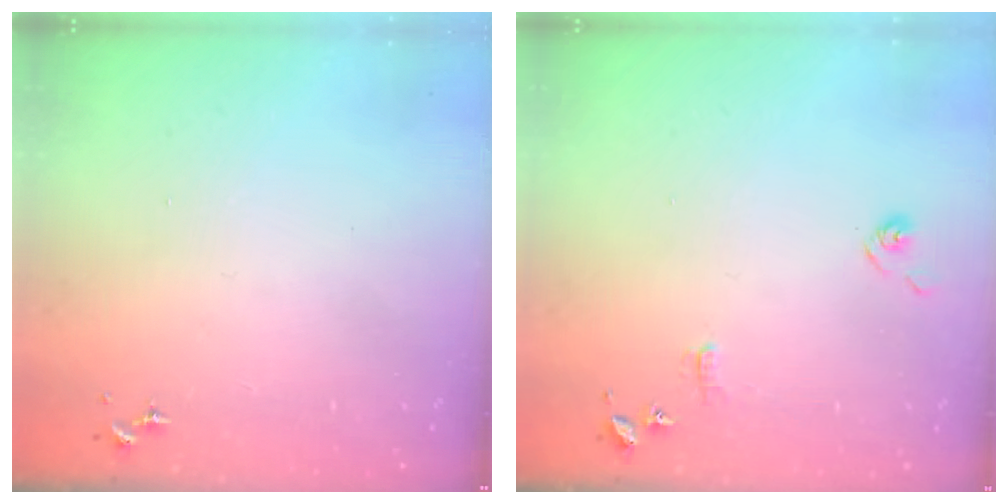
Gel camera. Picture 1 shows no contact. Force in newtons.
{"total": 10.0, "press": 9.9, "slide": 0.9}